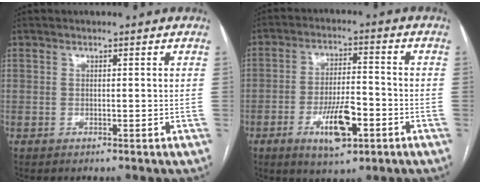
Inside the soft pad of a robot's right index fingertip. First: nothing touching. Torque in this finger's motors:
{"motor_torque": [1.30, -0.32, 0.30, 0.08]}